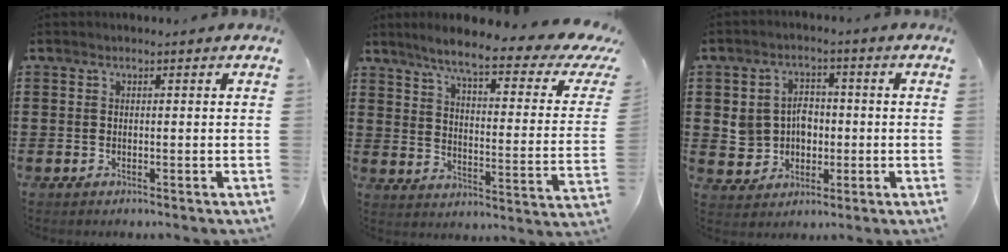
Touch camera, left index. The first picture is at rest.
{"total": 7.6, "force": [5.4, 0.1, 5.3], "torque": [-0.116, -0.039, 0.082]}
{"total": 5.7, "force": [0.2, 5.0, 2.8], "torque": [-0.069, 0.015, 0.004]}